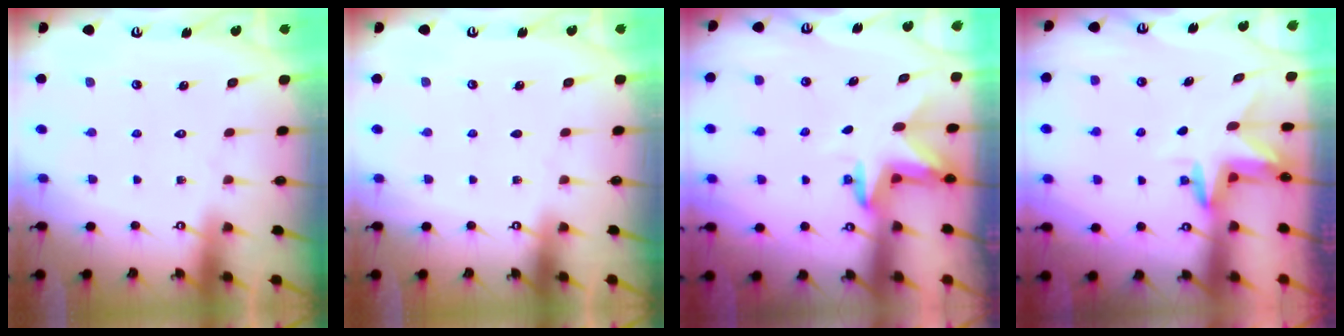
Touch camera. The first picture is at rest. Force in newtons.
{"total": 0.0}
{"total": 3.1, "press": 3.0, "slide": 0.7}
{"total": 3.2, "press": 3.2, "slide": 0.3}